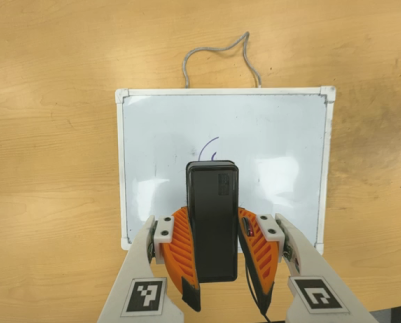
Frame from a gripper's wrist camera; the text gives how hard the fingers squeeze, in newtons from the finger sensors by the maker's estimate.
{"total": 6.1, "left": 5.2, "right": 7.0}